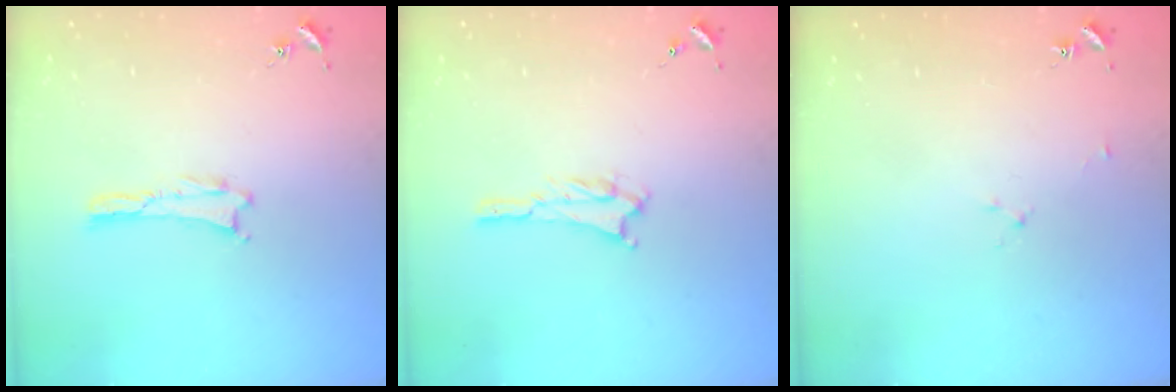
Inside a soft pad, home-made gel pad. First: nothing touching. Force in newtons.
{"total": 1.5, "press": 1.5, "slide": 0.3}
{"total": 1.9, "press": 1.9, "slide": 0.3}